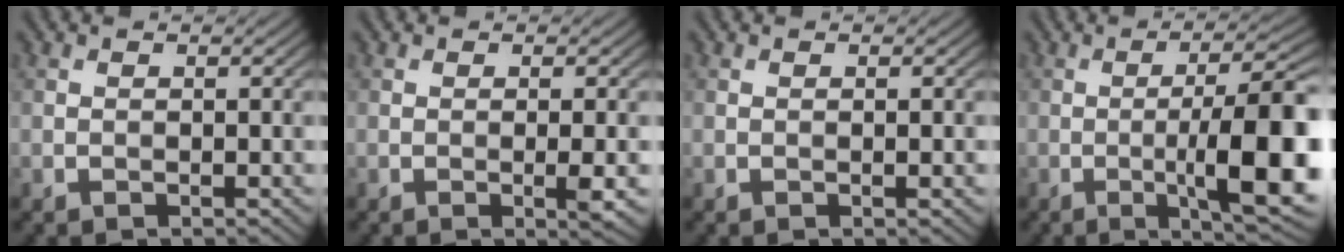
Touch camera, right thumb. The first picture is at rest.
{"total": 2.2, "force": [-0.3, 0.1, 2.2], "torque": [-0.041, 0.000, -0.006]}
{"total": 0.7, "force": [-0.1, 0.0, 0.7], "torque": [-0.011, -0.001, -0.001]}
{"total": 13.3, "force": [-2.6, 2.8, 12.7], "torque": [-0.171, 0.013, -0.038]}